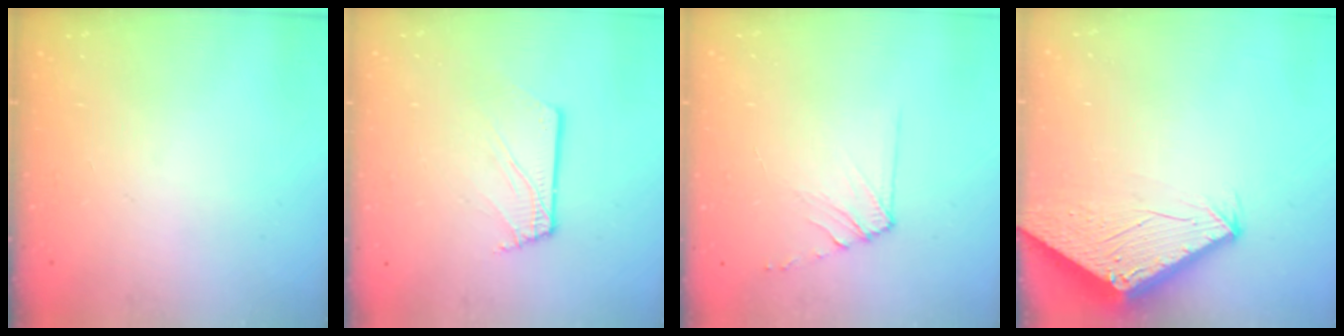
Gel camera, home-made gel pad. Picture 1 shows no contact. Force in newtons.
{"total": 2.6, "press": 2.6, "slide": 0.3}
{"total": 6.8, "press": 6.7, "slide": 0.8}
{"total": 2.8, "press": 2.8, "slide": 0.1}